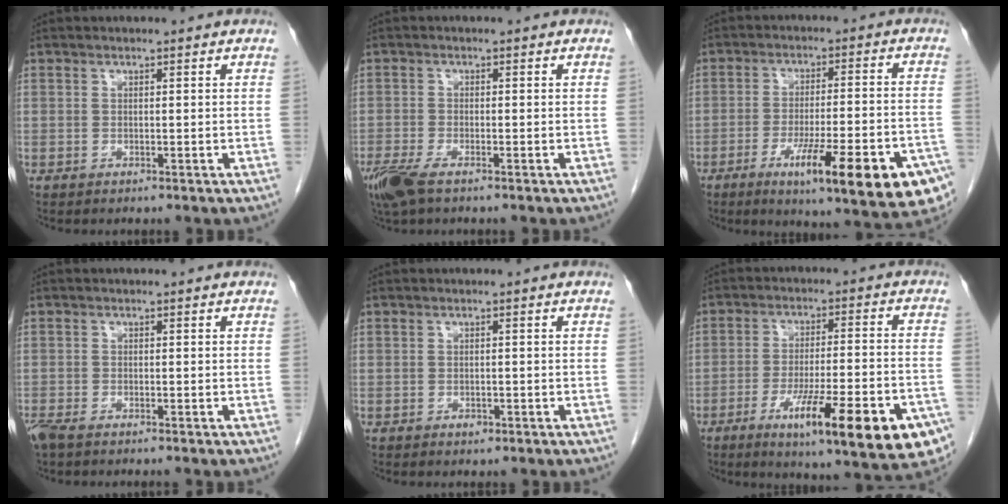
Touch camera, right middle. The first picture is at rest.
{"total": 5.0, "force": [-3.3, 1.4, 3.5], "torque": [-0.075, -0.013, -0.063]}
{"total": 19.0, "force": [-9.9, 2.7, 16.0], "torque": [-0.161, -0.011, -0.139]}
{"total": 3.0, "force": [-2.4, 0.7, 1.7], "torque": [-0.035, -0.009, -0.043]}
{"total": 0.8, "force": [-0.5, 0.5, 0.5], "torque": [-0.007, 0.001, -0.005]}
{"total": 19.5, "force": [-10.1, 2.9, 16.4], "torque": [-0.178, -0.013, -0.144]}